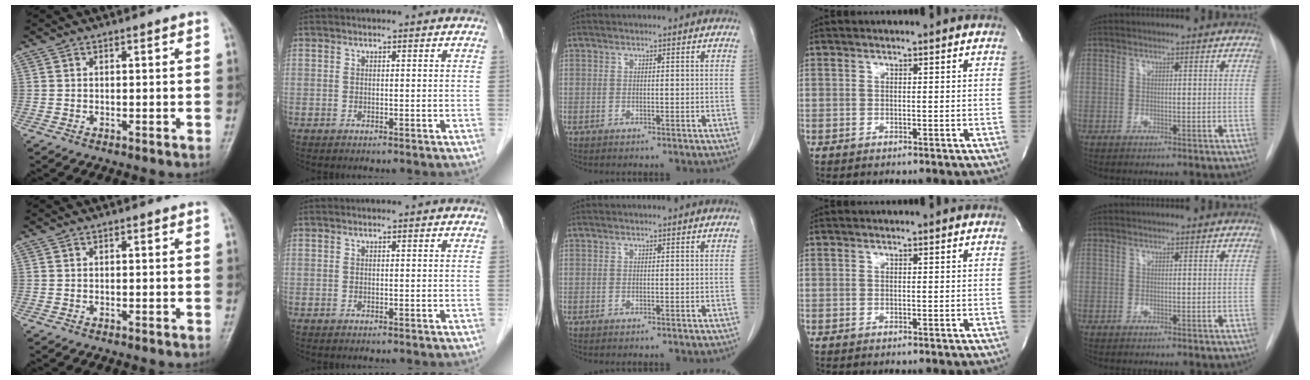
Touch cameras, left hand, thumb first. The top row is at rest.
{}